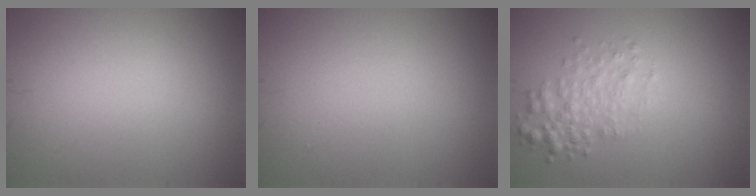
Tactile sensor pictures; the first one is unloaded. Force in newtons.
{"total": 0.0}
{"total": 2.8, "press": 2.8, "slide": 0.1}